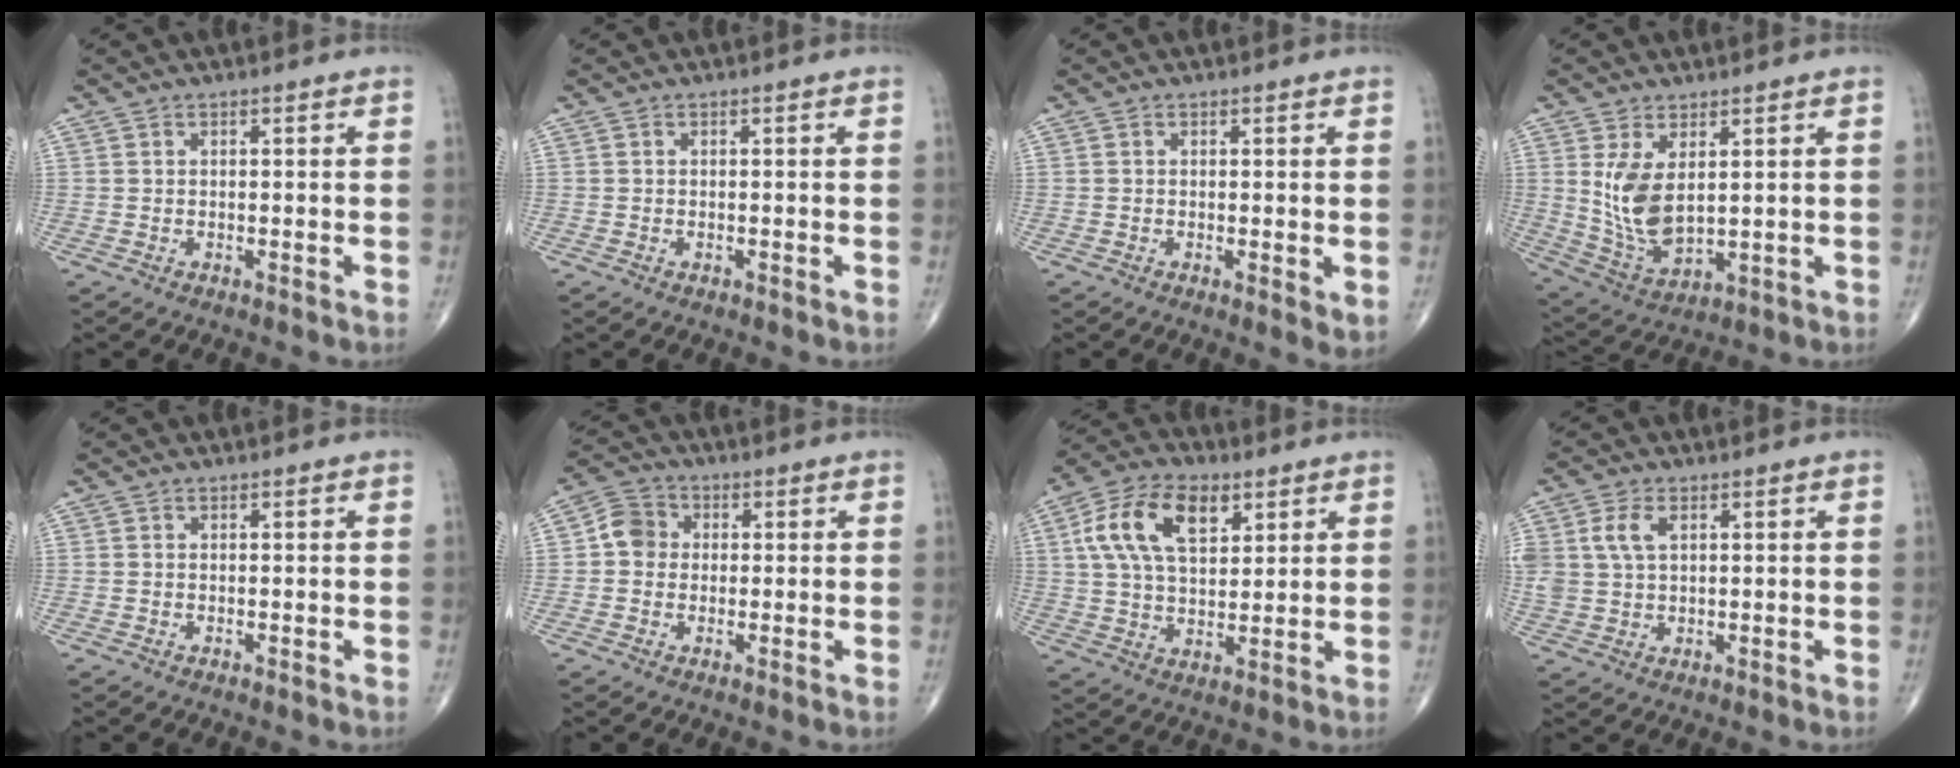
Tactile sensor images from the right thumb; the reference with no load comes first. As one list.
[{"total": 0.0}, {"total": 2.4, "force": [-0.1, 0.8, 2.3], "torque": [-0.034, -0.010, -0.004]}, {"total": 9.6, "force": [2.3, 4.9, 7.9], "torque": [-0.146, -0.022, 0.062]}, {"total": 0.0}, {"total": 5.6, "force": [0.1, 5.0, 2.4], "torque": [-0.027, 0.014, -0.010]}, {"total": 14.2, "force": [5.2, 8.1, 10.4], "torque": [-0.181, 0.000, 0.094]}, {"total": 6.0, "force": [1.9, 3.8, 4.2], "torque": [-0.094, 0.002, 0.039]}]